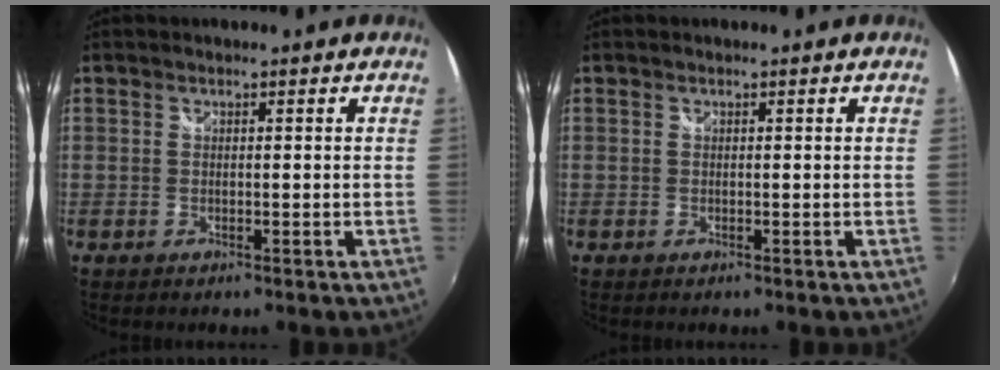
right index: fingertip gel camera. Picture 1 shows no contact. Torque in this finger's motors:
{"motor_torque": [0.00, 0.05, 0.00, 0.00]}